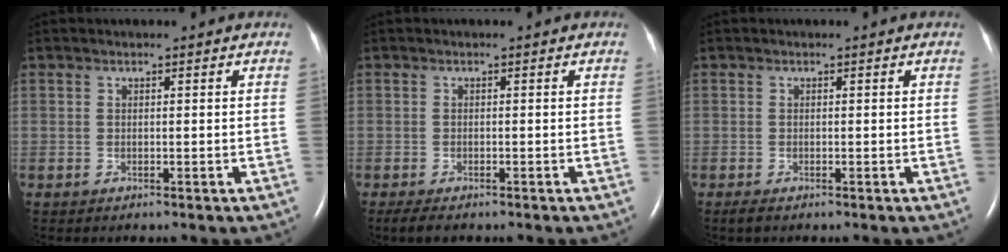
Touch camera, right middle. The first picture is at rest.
{"total": 2.7, "force": [-2.1, 0.8, 1.6], "torque": [-0.034, -0.008, -0.028]}
{"total": 0.8, "force": [-0.6, 0.1, 0.5], "torque": [-0.019, -0.005, -0.012]}